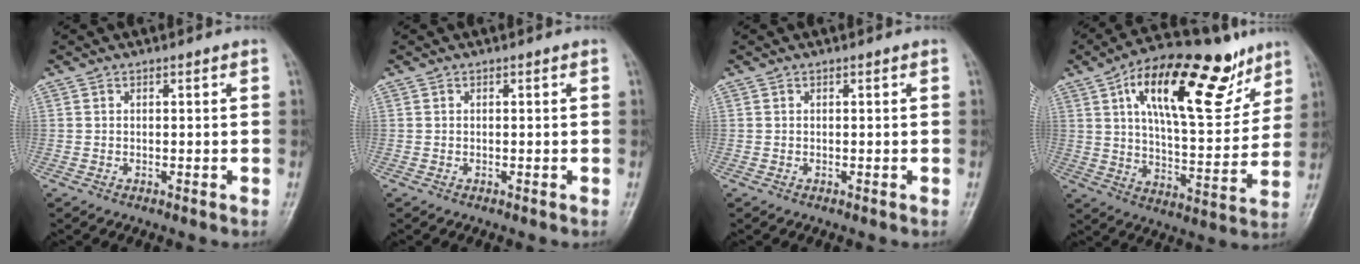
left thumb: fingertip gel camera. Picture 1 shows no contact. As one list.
[{"total": 0.0}, {"total": 0.0}, {"total": 24.1, "force": [12.5, 9.6, 18.2], "torque": [-0.242, -0.029, 0.204]}]